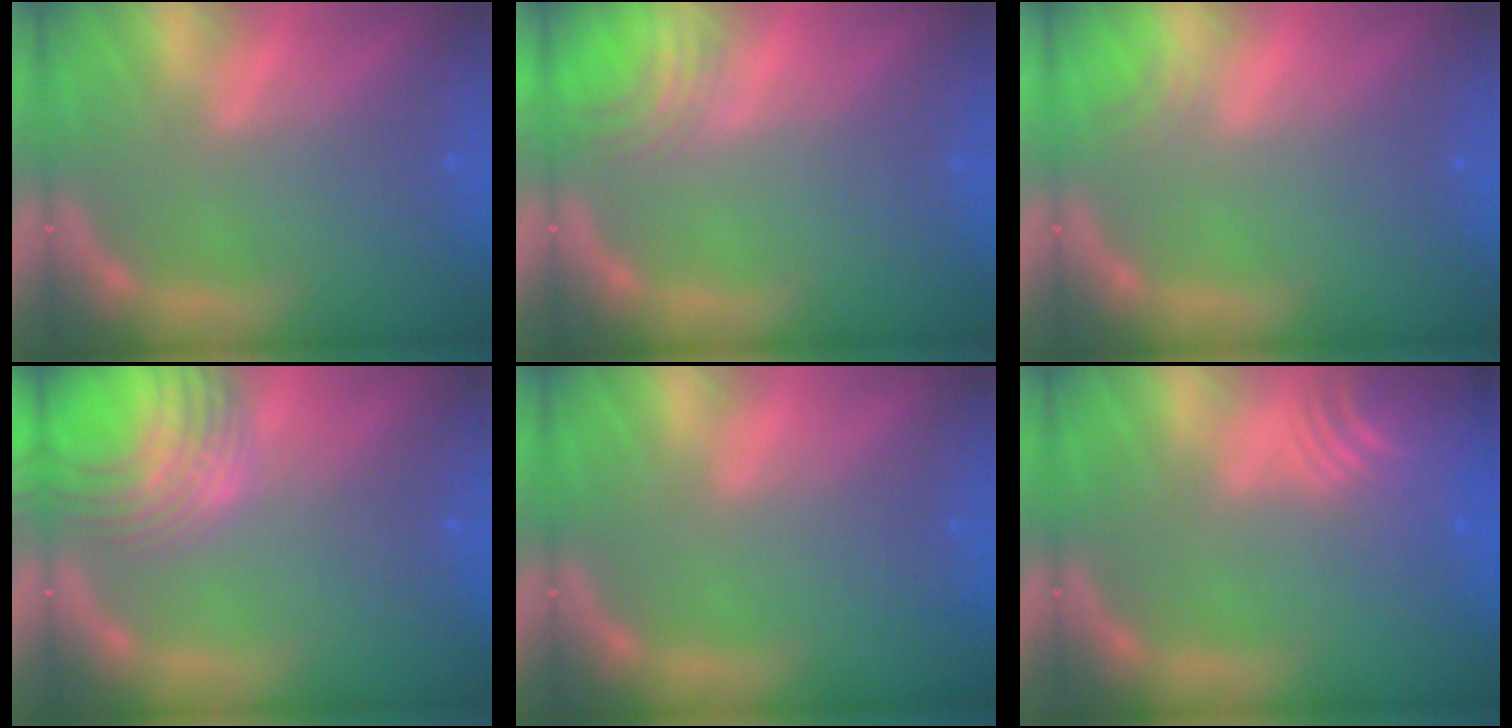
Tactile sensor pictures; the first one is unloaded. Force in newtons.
{"total": 3.0}
{"total": 0.9}
{"total": 9.5}
{"total": 0.0}
{"total": 8.0}